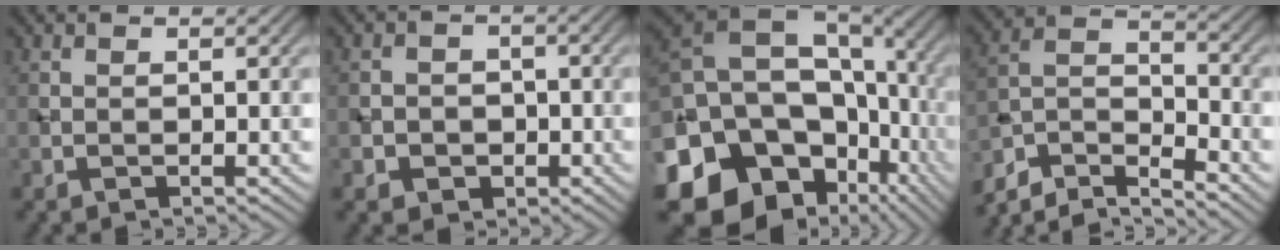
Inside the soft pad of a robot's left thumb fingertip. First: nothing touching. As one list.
[{"total": 4.0, "force": [-1.4, 3.5, 1.2], "torque": [-0.009, 0.002, -0.037]}, {"total": 21.2, "force": [-3.3, 17.0, 12.3], "torque": [-0.287, -0.032, -0.028]}, {"total": 9.0, "force": [-7.1, 2.7, 4.7], "torque": [-0.095, -0.004, -0.148]}]